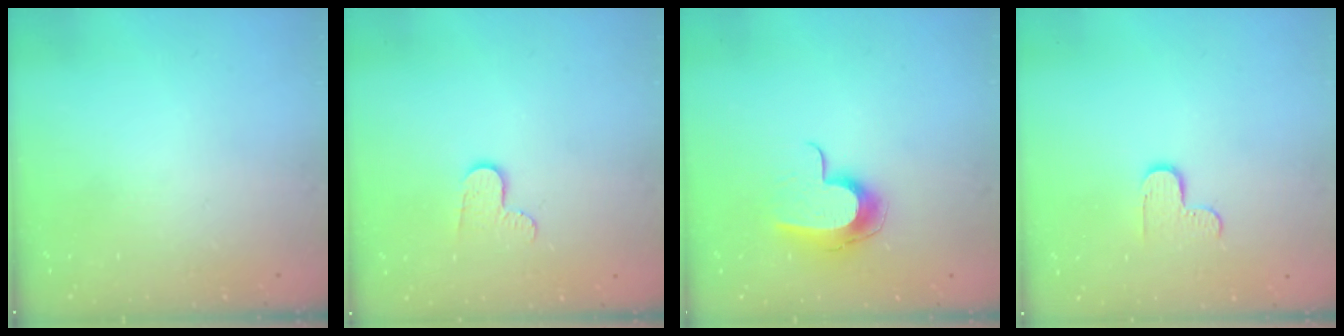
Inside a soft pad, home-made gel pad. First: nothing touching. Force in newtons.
{"total": 6.1, "press": 6.0, "slide": 0.6}
{"total": 10.9, "press": 10.9, "slide": 0.7}
{"total": 4.7, "press": 4.6, "slide": 0.4}